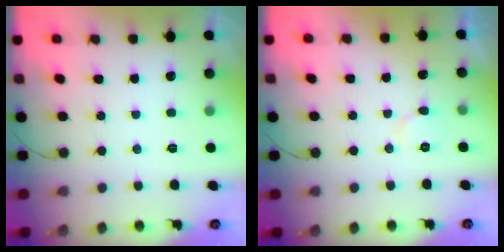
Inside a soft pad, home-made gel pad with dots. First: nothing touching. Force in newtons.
{"total": 5.7, "press": 5.7, "slide": 0.5}